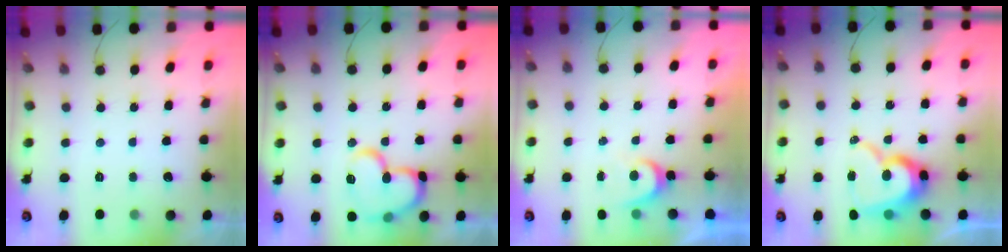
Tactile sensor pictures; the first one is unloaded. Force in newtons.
{"total": 15.3, "press": 15.2, "slide": 1.2}
{"total": 3.7, "press": 3.7, "slide": 0.3}
{"total": 14.1, "press": 14.0, "slide": 1.5}